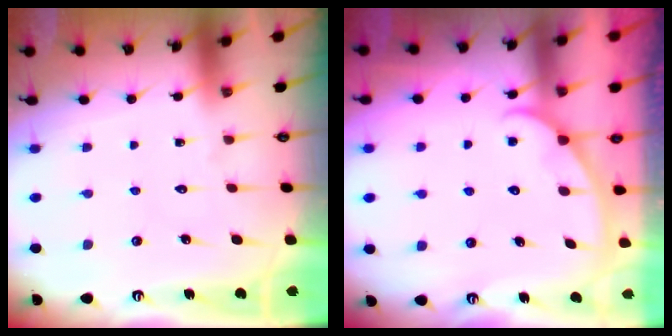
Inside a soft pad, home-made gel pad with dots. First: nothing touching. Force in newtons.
{"total": 1.9, "press": 1.9, "slide": 0.2}